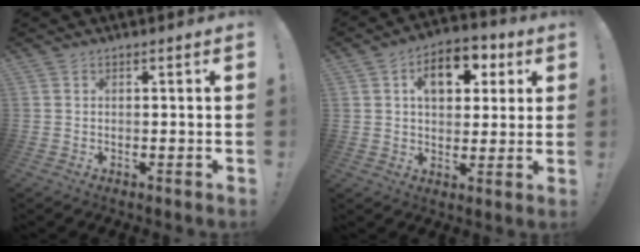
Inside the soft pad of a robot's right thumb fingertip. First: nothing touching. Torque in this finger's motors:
{"motor_torque": [0.36, 1.54, 1.11, 0.36, 0.07]}